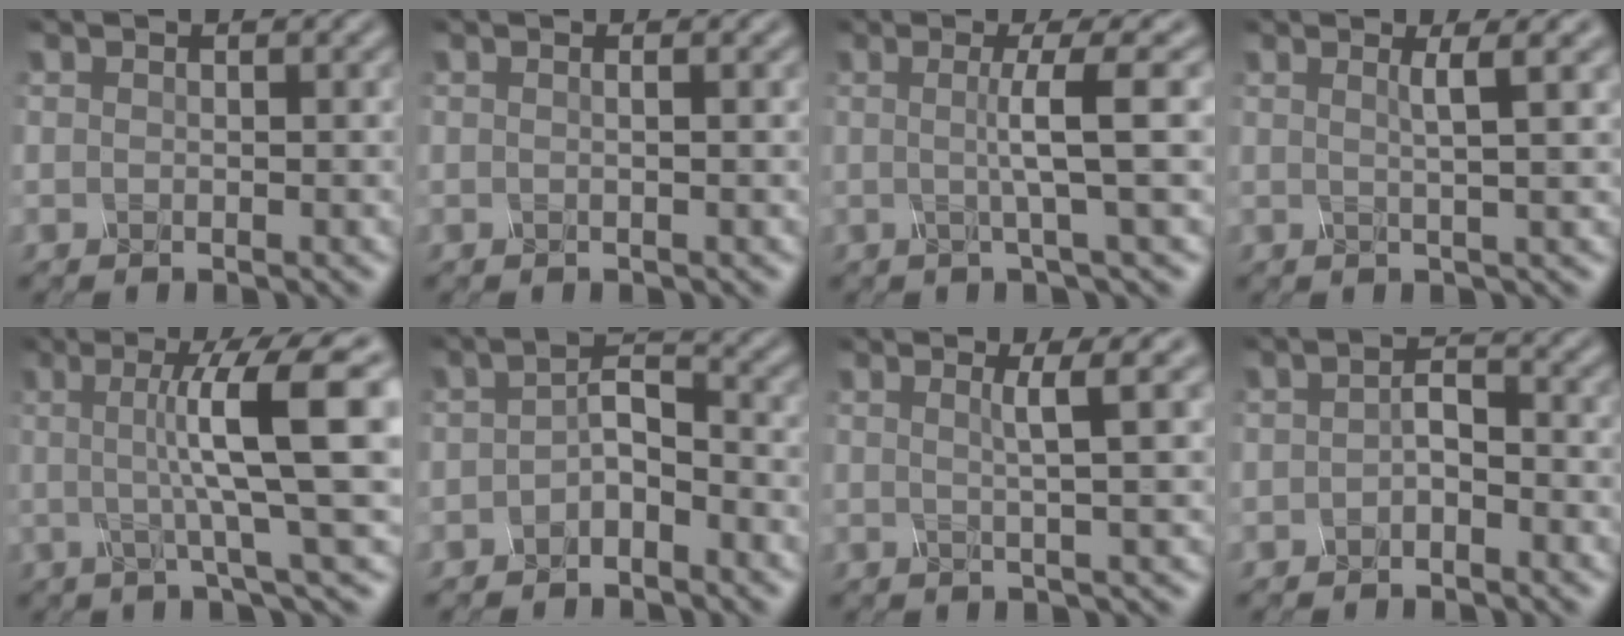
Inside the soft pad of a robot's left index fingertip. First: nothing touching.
{"total": 1.0, "force": [0.1, 0.4, 0.9], "torque": [-0.007, 0.000, -0.009]}
{"total": 4.4, "force": [0.3, 0.6, 4.4], "torque": [-0.072, 0.004, -0.005]}
{"total": 3.0, "force": [1.0, 0.6, 2.8], "torque": [-0.037, 0.010, 0.009]}
{"total": 10.1, "force": [1.2, 1.7, 9.9], "torque": [-0.126, 0.010, 0.017]}
{"total": 2.5, "force": [-1.3, 1.0, 1.8], "torque": [-0.031, 0.011, -0.029]}
{"total": 3.3, "force": [1.1, 0.5, 3.1], "torque": [-0.044, 0.011, 0.011]}
{"total": 1.7, "force": [-0.7, 0.8, 1.3], "torque": [-0.023, 0.005, -0.016]}